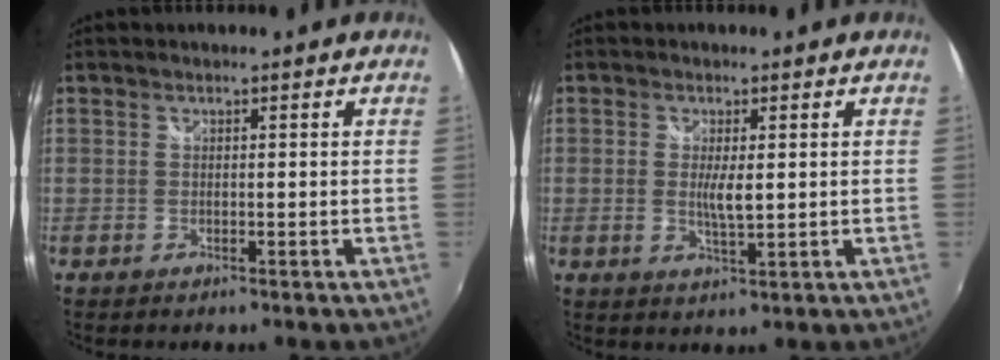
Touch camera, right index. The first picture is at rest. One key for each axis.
{"total": 3.8, "fx": 0.3, "fy": 1.2, "fz": 3.6, "tx": -0.066, "ty": -0.007, "tz": 0.004}